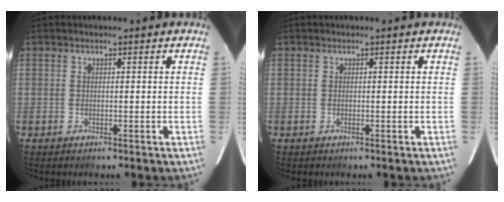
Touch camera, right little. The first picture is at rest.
{"total": 0.0}